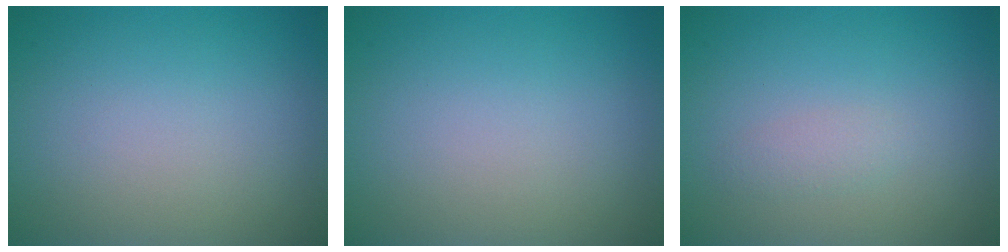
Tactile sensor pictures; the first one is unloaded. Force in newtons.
{"total": 0.0}
{"total": 1.0, "press": 1.0, "slide": 0.0}